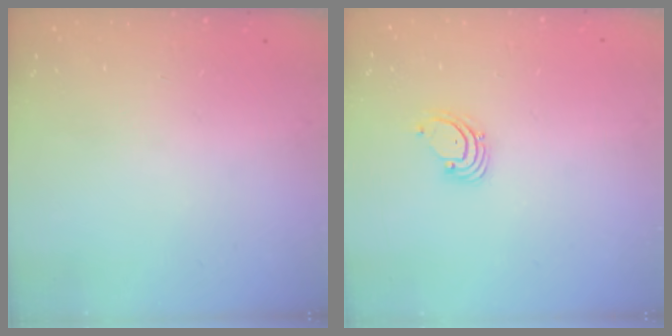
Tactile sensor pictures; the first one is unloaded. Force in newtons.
{"total": 1.6, "press": 1.6, "slide": 0.1}